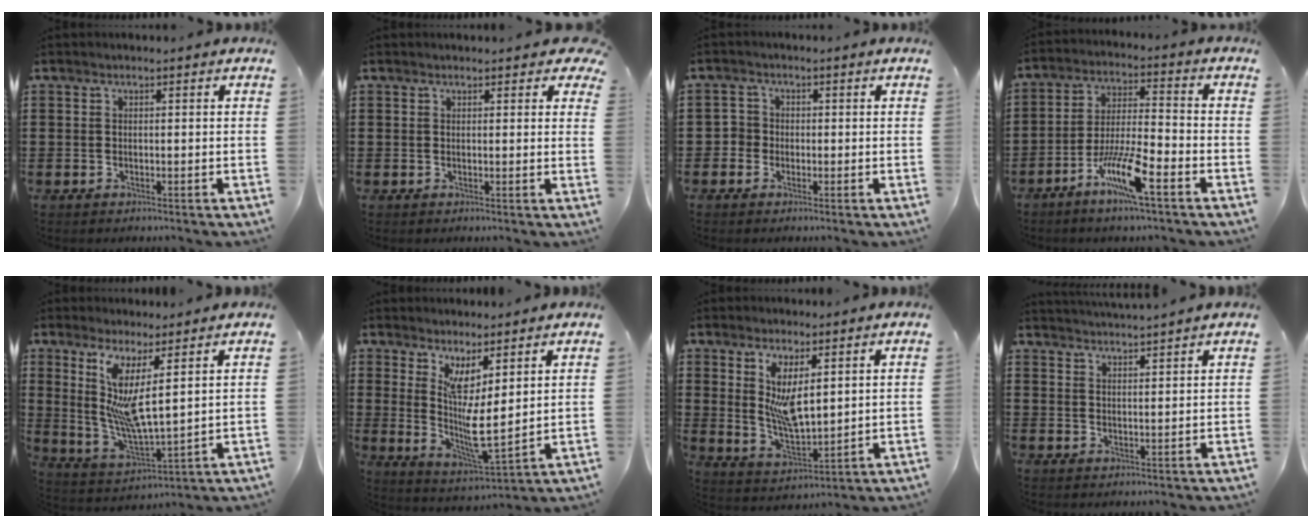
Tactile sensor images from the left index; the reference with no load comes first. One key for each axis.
{"total": 1.5, "fx": 1.1, "fy": 1.0, "fz": 0.3, "tx": -0.004, "ty": 0.005, "tz": 0.020}
{"total": 2.1, "fx": -0.6, "fy": 2.0, "fz": 0.1, "tx": -0.012, "ty": 0.005, "tz": -0.016}
{"total": 9.4, "fx": -5.9, "fy": 1.3, "fz": 7.2, "tx": -0.155, "ty": -0.001, "tz": -0.116}
{"total": 7.7, "fx": 3.9, "fy": 0.9, "fz": 6.5, "tx": -0.154, "ty": -0.040, "tz": 0.063}
{"total": 6.4, "fx": 2.4, "fy": 1.3, "fz": 5.8, "tx": -0.126, "ty": -0.037, "tz": 0.036}
{"total": 7.2, "fx": 2.8, "fy": 3.0, "fz": 6.0, "tx": -0.121, "ty": -0.010, "tz": 0.047}
{"total": 2.8, "fx": 2.7, "fy": -0.6, "fz": -0.2, "tx": -0.005, "ty": -0.014, "tz": 0.051}